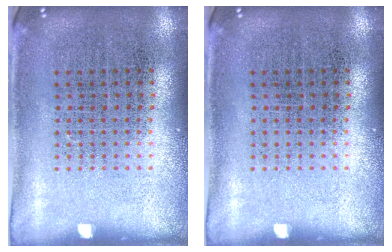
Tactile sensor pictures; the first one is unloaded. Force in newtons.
{"total": 0.0}